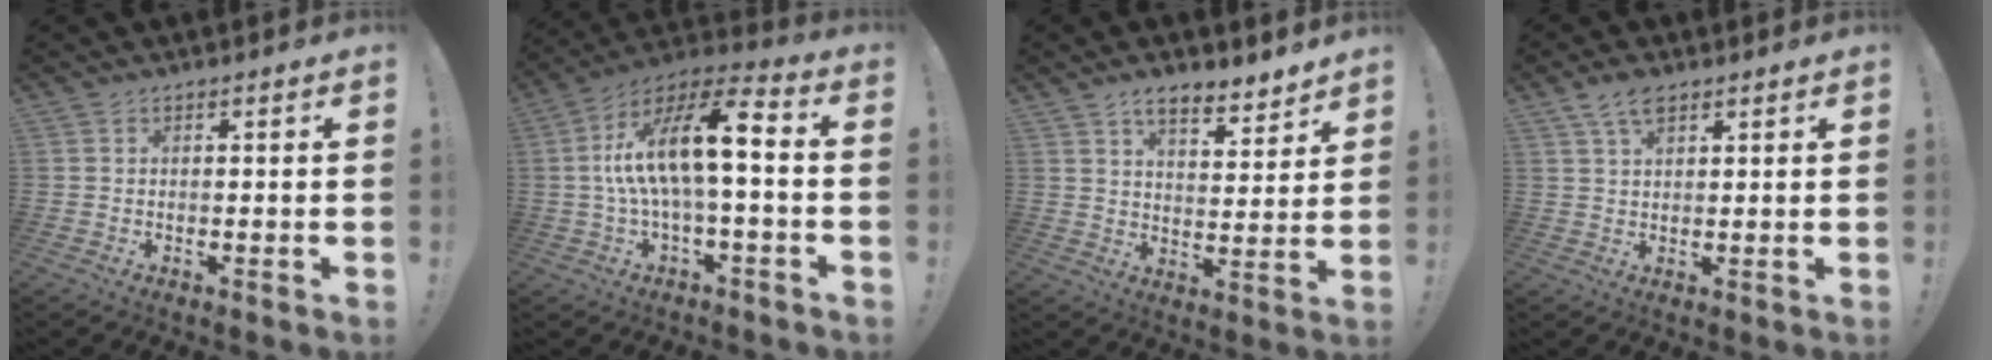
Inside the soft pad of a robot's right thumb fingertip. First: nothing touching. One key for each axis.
{"total": 17.1, "fx": 1.1, "fy": 5.3, "fz": 16.2, "tx": -0.281, "ty": -0.001, "tz": 0.012}
{"total": 8.1, "fx": 6.4, "fy": 2.9, "fz": 4.0, "tx": -0.057, "ty": -0.045, "tz": 0.114}
{"total": 5.2, "fx": 3.0, "fy": 2.5, "fz": 3.4, "tx": -0.064, "ty": -0.007, "tz": 0.056}